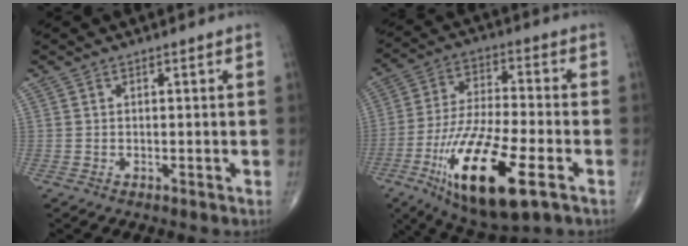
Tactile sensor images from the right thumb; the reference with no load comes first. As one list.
[{"total": 21.1, "force": [-8.6, 6.7, 18.0], "torque": [-0.365, 0.006, -0.146]}]